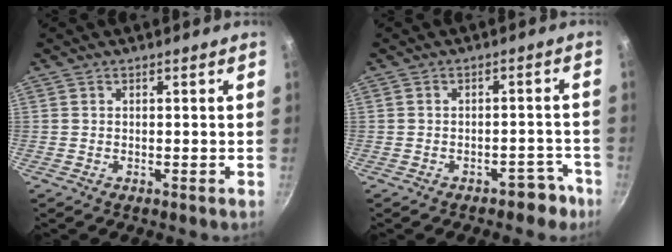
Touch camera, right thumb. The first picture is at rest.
{"total": 4.4, "force": [-3.0, 2.5, 1.9], "torque": [0.009, 0.046, -0.017]}